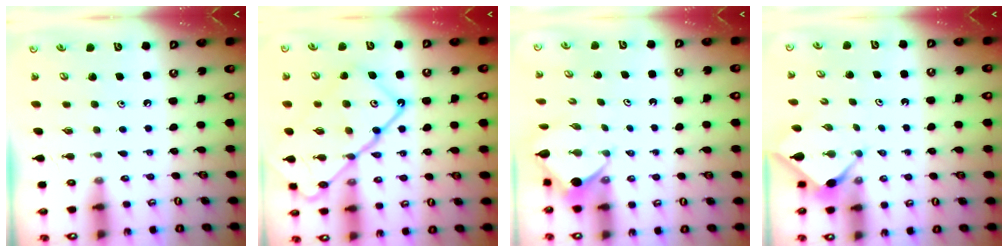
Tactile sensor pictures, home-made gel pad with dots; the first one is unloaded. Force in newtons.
{"total": 20.3, "press": 20.2, "slide": 1.8}
{"total": 5.4, "press": 5.4, "slide": 0.1}
{"total": 3.2, "press": 3.2, "slide": 0.4}